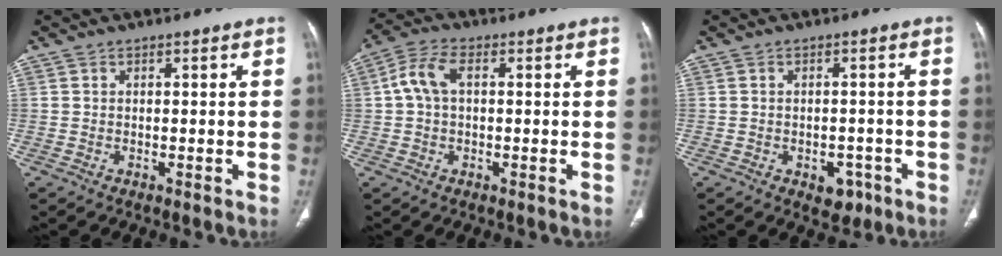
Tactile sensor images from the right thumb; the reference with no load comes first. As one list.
[{"total": 6.1, "force": [0.8, 3.6, 4.9], "torque": [-0.104, 0.021, 0.012]}, {"total": 4.1, "force": [-2.1, 2.7, 2.3], "torque": [-0.011, 0.010, -0.021]}]